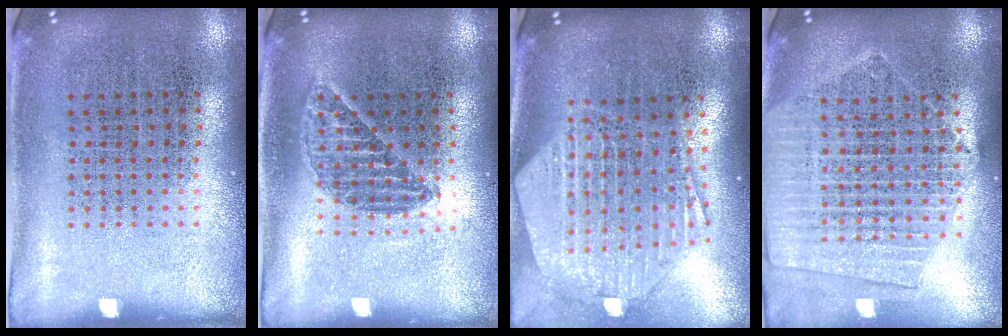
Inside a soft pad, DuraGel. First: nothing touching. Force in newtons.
{"total": 1.2, "press": 1.1, "slide": 0.5}
{"total": 2.7, "press": 2.2, "slide": 1.6}
{"total": 2.0, "press": 1.8, "slide": 0.9}